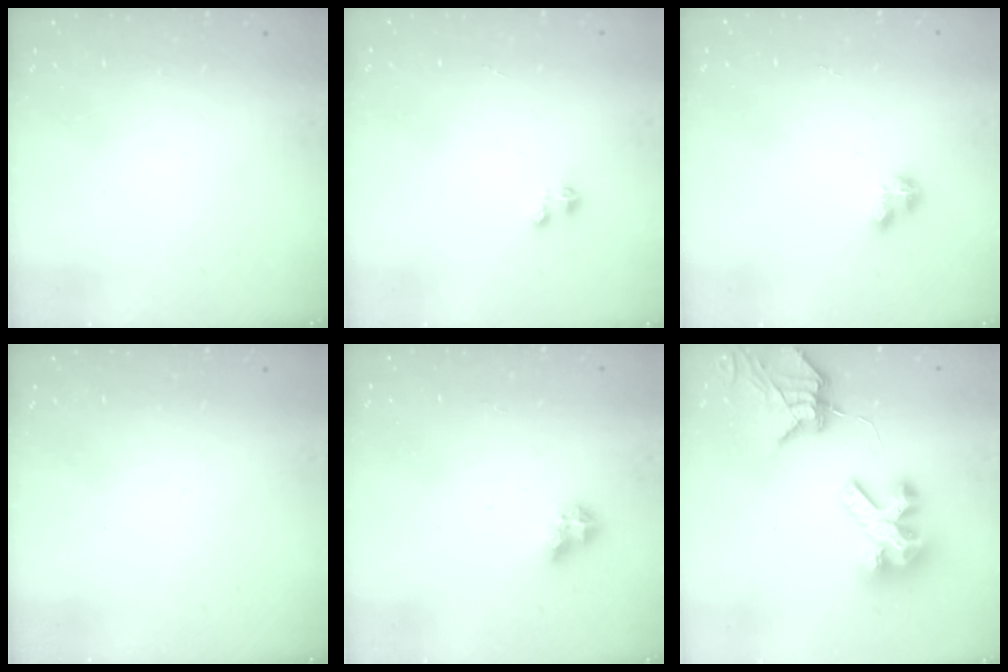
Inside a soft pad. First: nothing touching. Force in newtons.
{"total": 0.0}
{"total": 3.4, "press": 3.4, "slide": 0.3}
{"total": 0.0}
{"total": 6.7, "press": 6.7, "slide": 0.9}
{"total": 11.8, "press": 11.7, "slide": 1.3}